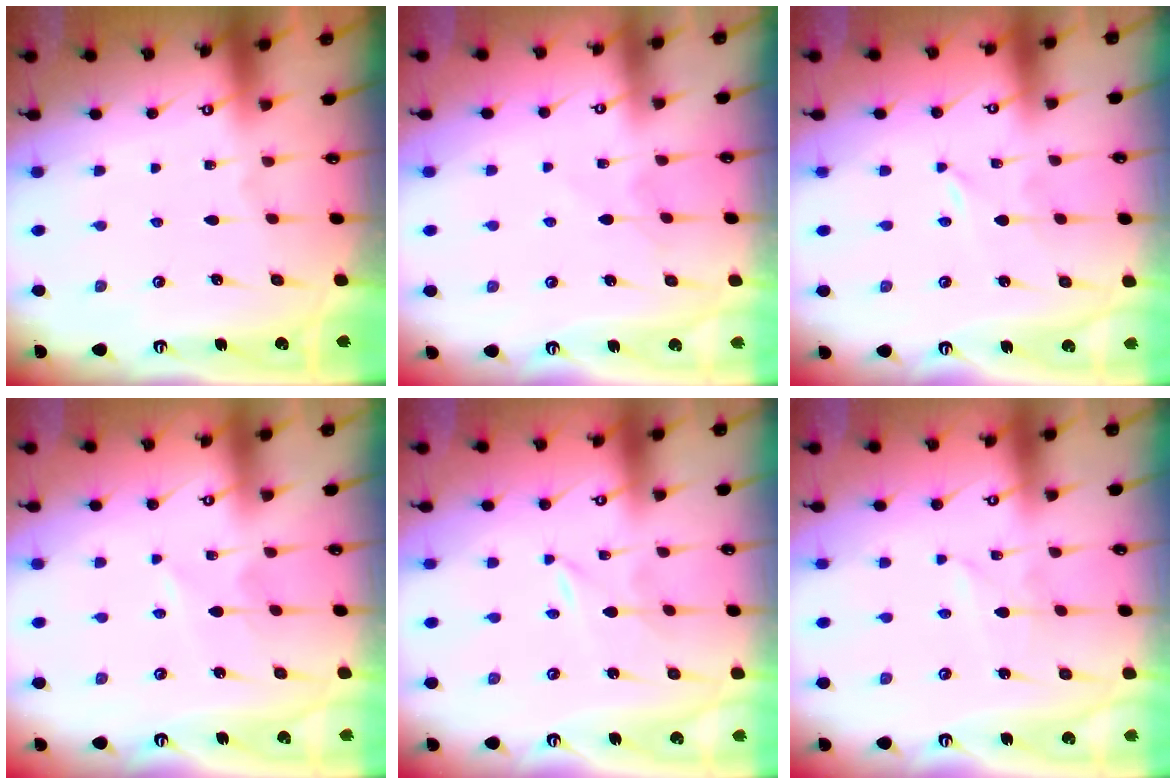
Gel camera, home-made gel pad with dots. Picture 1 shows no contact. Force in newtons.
{"total": 3.4, "press": 3.4, "slide": 0.3}
{"total": 0.0}
{"total": 2.2, "press": 2.2, "slide": 0.3}
{"total": 0.0}
{"total": 2.4, "press": 2.4, "slide": 0.4}